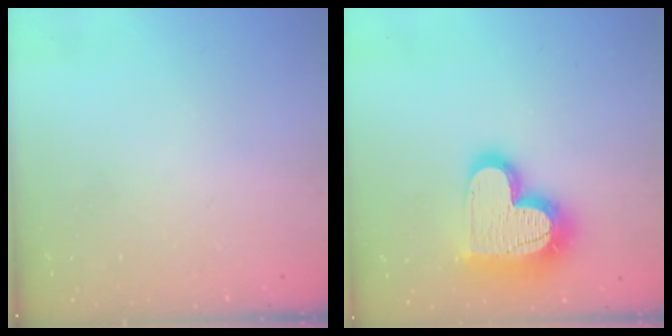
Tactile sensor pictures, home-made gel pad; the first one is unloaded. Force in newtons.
{"total": 21.1, "press": 21.1, "slide": 1.5}